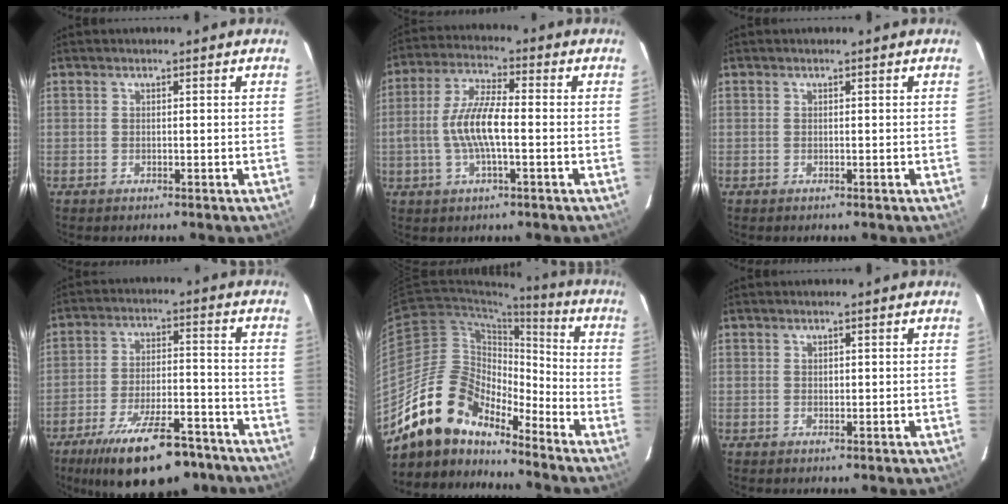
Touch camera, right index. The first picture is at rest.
{"total": 9.5, "force": [-1.6, 2.7, 8.9], "torque": [-0.185, 0.006, -0.032]}
{"total": 0.0}
{"total": 19.9, "force": [-14.5, 6.9, 11.8], "torque": [-0.211, -0.017, -0.210]}
{"total": 16.4, "force": [-13.8, 6.8, 5.8], "torque": [-0.110, 0.020, -0.250]}
{"total": 0.5, "force": [0.3, 0.4, 0.2], "torque": [0.000, 0.003, 0.007]}